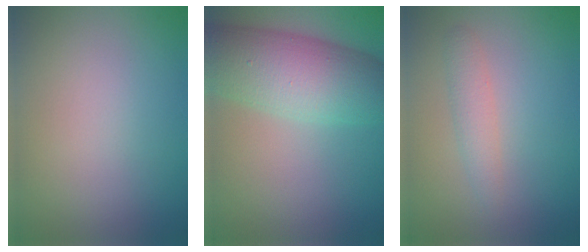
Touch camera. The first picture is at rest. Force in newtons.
{"total": 9.0, "press": 9.0, "slide": 0.2}
{"total": 1.8, "press": 1.8, "slide": 0.0}